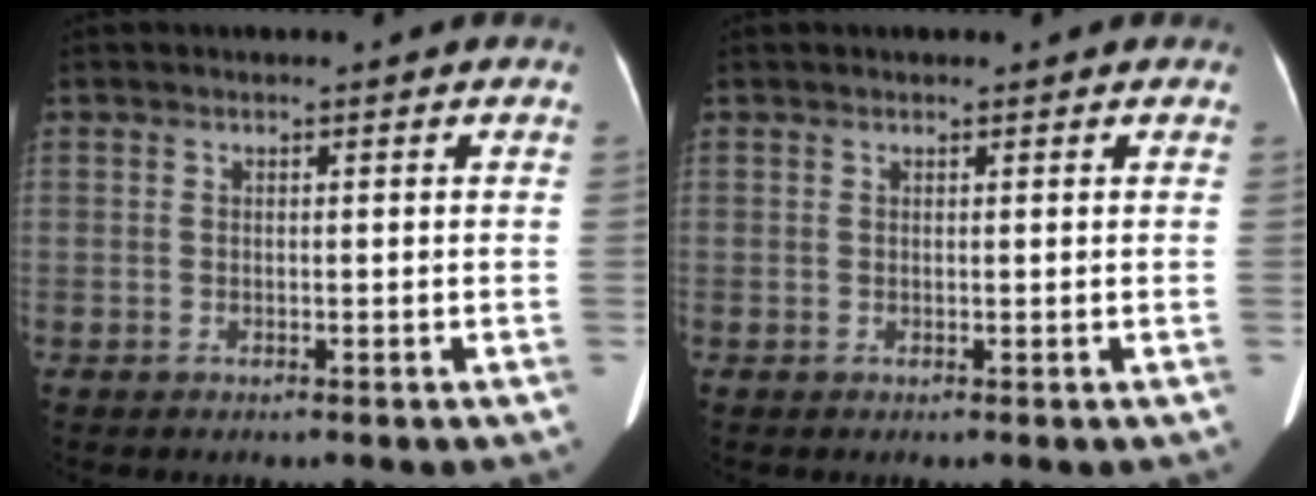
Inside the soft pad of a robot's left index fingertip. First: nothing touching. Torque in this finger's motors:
{"motor_torque": [-0.61, 0.75, -0.24, -0.05]}